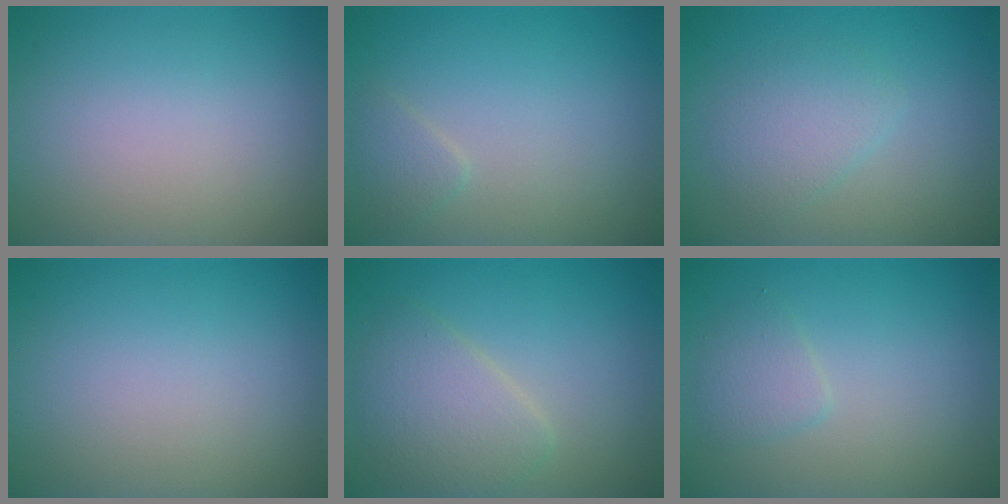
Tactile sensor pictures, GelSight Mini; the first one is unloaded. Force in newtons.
{"total": 1.2, "press": 1.2, "slide": 0.1}
{"total": 2.4, "press": 2.4, "slide": 0.1}
{"total": 0.0}
{"total": 3.6, "press": 3.6, "slide": 0.3}
{"total": 1.6, "press": 1.6, "slide": 0.1}